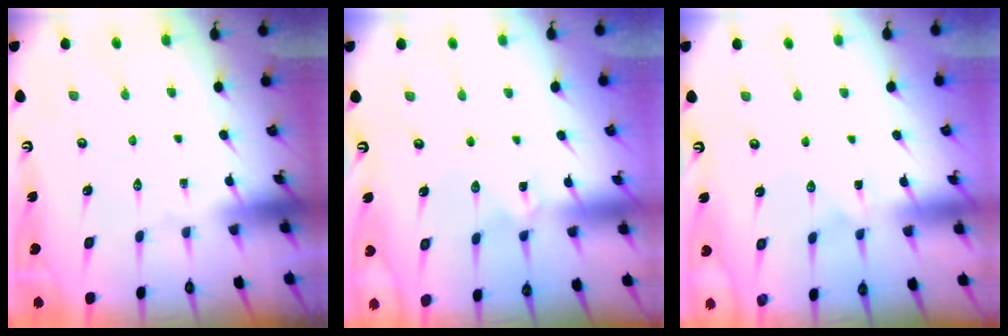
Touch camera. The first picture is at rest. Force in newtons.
{"total": 0.7, "press": 0.7, "slide": 0.1}
{"total": 0.6, "press": 0.6, "slide": 0.1}